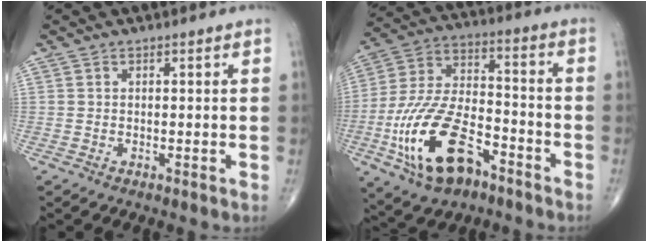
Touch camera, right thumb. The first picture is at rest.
{"total": 19.8, "force": [-9.0, 10.0, 14.5], "torque": [-0.282, 0.050, -0.160]}